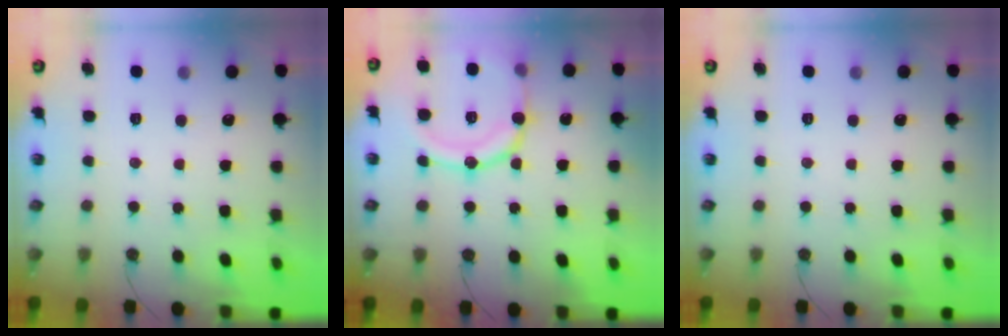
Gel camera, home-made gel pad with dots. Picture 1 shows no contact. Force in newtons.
{"total": 16.9, "press": 16.6, "slide": 3.3}
{"total": 0.0}